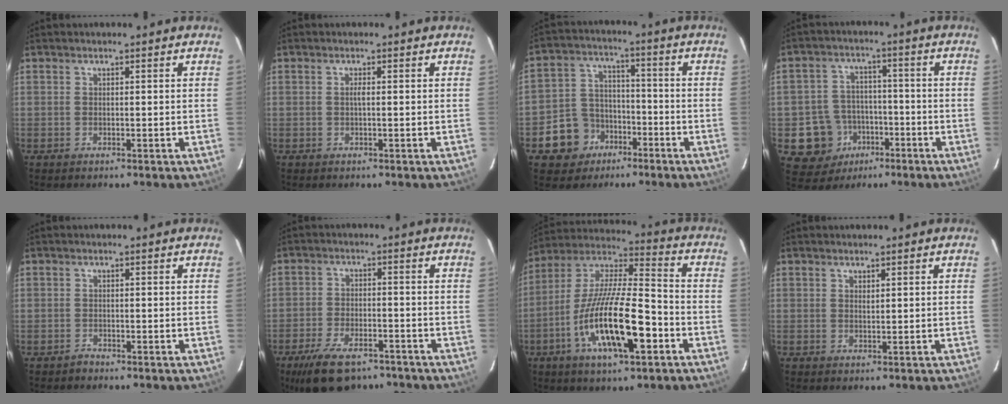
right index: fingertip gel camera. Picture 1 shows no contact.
{"total": 0.9, "force": [0.0, 0.0, 0.9], "torque": [-0.016, 0.002, -0.002]}
{"total": 9.9, "force": [-5.2, 8.2, 1.9], "torque": [-0.064, 0.035, -0.075]}
{"total": 10.4, "force": [-4.3, 9.4, 1.6], "torque": [-0.058, 0.032, -0.055]}
{"total": 1.0, "force": [-0.9, 0.5, -0.2], "torque": [0.003, 0.006, -0.016]}
{"total": 12.9, "force": [-9.1, 5.8, 7.0], "torque": [-0.156, -0.014, -0.151]}
{"total": 19.9, "force": [-7.5, 5.5, 17.6], "torque": [-0.330, -0.015, -0.136]}
{"total": 0.8, "force": [0.5, 0.4, 0.5], "torque": [-0.008, 0.002, 0.010]}